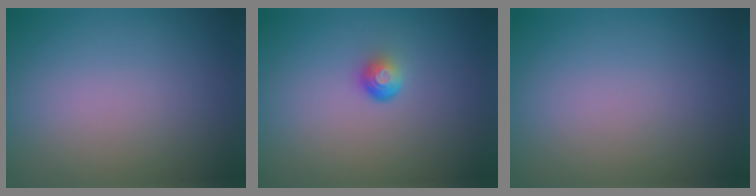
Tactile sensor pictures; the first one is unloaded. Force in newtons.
{"total": 1.7, "press": 1.1, "slide": 1.3}
{"total": 0.0}